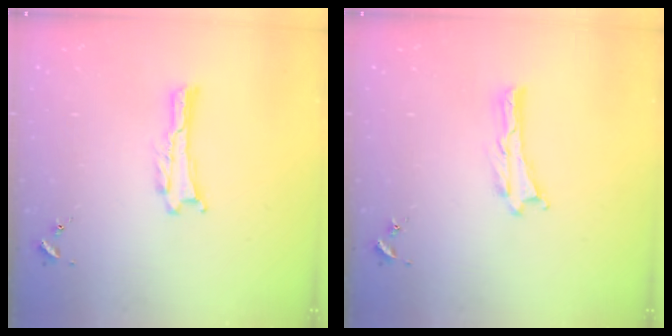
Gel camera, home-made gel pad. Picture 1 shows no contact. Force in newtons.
{"total": 0.0}